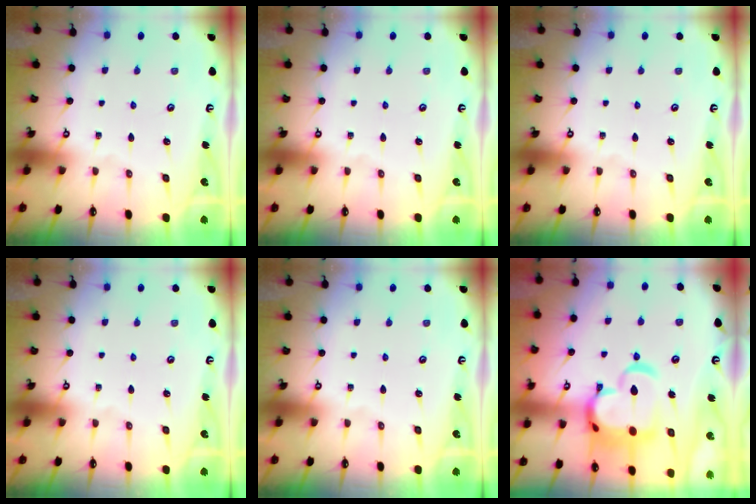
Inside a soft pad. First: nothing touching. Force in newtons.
{"total": 0.0}
{"total": 0.0}
{"total": 0.0}
{"total": 0.0}
{"total": 11.4, "press": 11.3, "slide": 1.7}